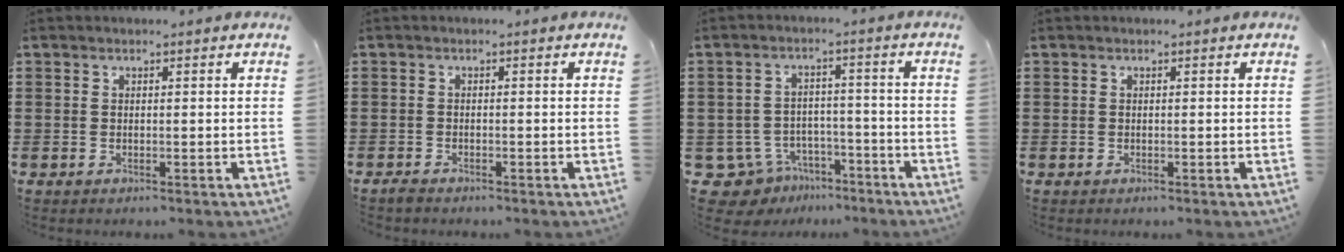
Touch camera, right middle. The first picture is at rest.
{"total": 0.9, "force": [-0.9, 0.3, 0.2], "torque": [-0.007, -0.003, -0.018]}
{"total": 6.0, "force": [-5.0, 3.1, 1.0], "torque": [-0.053, 0.008, -0.104]}
{"total": 0.0}